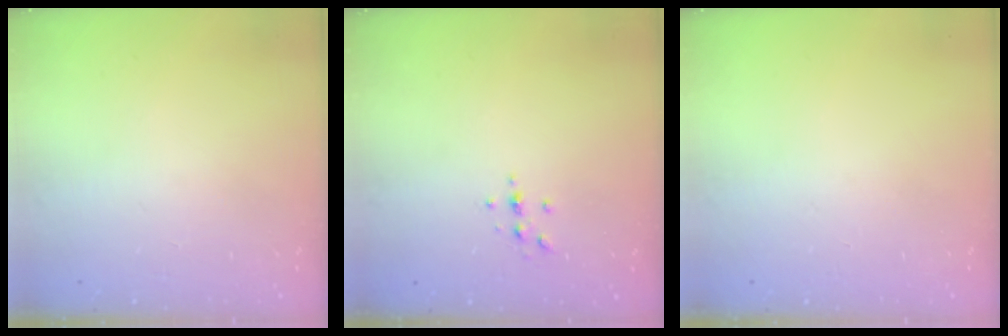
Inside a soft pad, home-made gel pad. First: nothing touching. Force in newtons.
{"total": 2.4, "press": 2.4, "slide": 0.3}
{"total": 0.0}